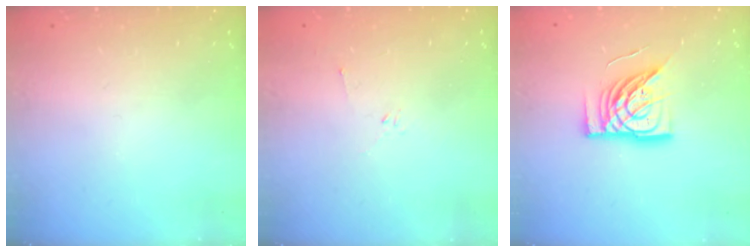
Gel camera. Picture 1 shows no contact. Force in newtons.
{"total": 2.2, "press": 2.1, "slide": 0.7}
{"total": 15.1, "press": 15.0, "slide": 1.7}